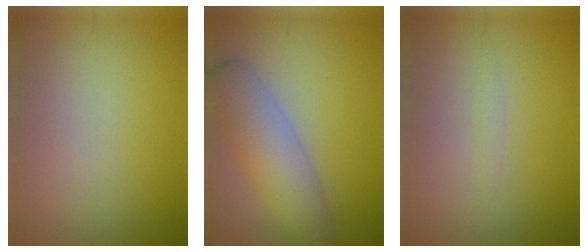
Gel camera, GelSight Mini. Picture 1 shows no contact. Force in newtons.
{"total": 5.5, "press": 5.5, "slide": 0.3}
{"total": 0.6, "press": 0.6, "slide": 0.0}